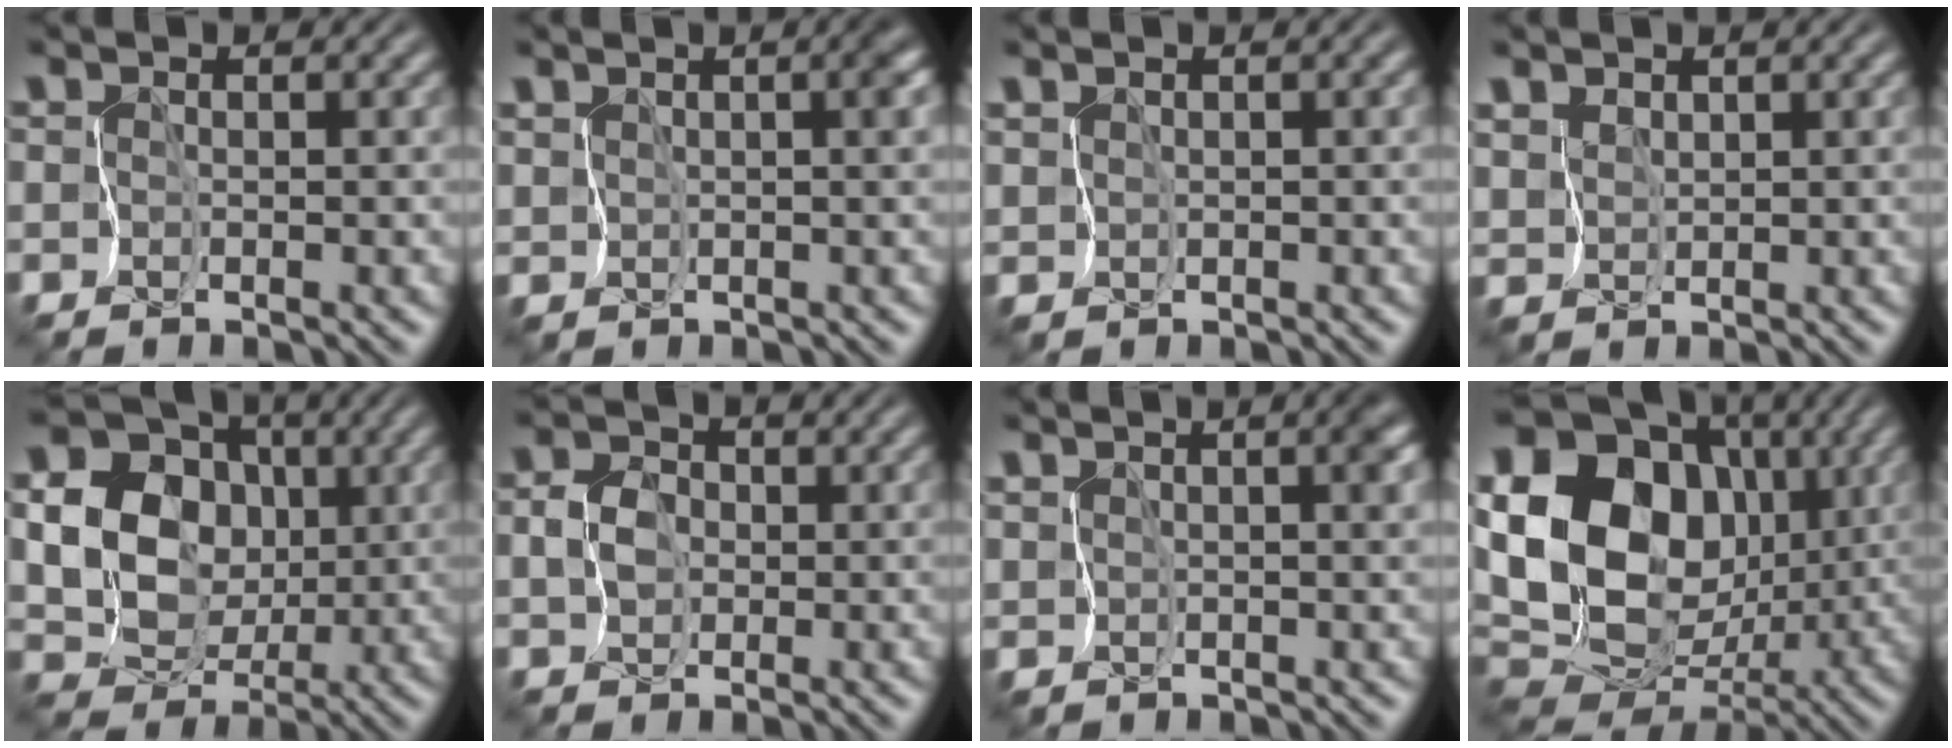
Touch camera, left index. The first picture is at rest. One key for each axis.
{"total": 2.8, "fx": 0.7, "fy": 1.0, "fz": 2.5, "tx": -0.032, "ty": 0.004, "tz": 0.014}
{"total": 0.9, "fx": 0.4, "fy": 0.3, "fz": 0.7, "tx": -0.015, "ty": 0.000, "tz": 0.008}
{"total": 1.3, "fx": 1.1, "fy": 0.6, "fz": 0.1, "tx": -0.015, "ty": 0.002, "tz": 0.030}
{"total": 13.4, "fx": 1.4, "fy": 12.1, "fz": 5.6, "tx": -0.162, "ty": 0.027, "tz": 0.001}
{"total": 2.4, "fx": 0.0, "fy": 2.0, "fz": 1.3, "tx": -0.028, "ty": 0.004, "tz": -0.004}
{"total": 3.4, "fx": 1.2, "fy": 1.4, "fz": 2.9, "tx": -0.039, "ty": 0.005, "tz": 0.020}
{"total": 20.2, "fx": 3.3, "fy": 16.2, "fz": 11.6, "tx": -0.232, "ty": 0.026, "tz": 0.049}